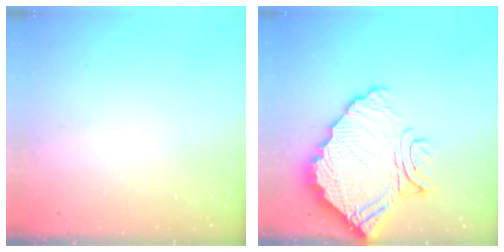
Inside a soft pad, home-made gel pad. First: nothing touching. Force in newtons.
{"total": 16.1, "press": 16.1, "slide": 1.5}